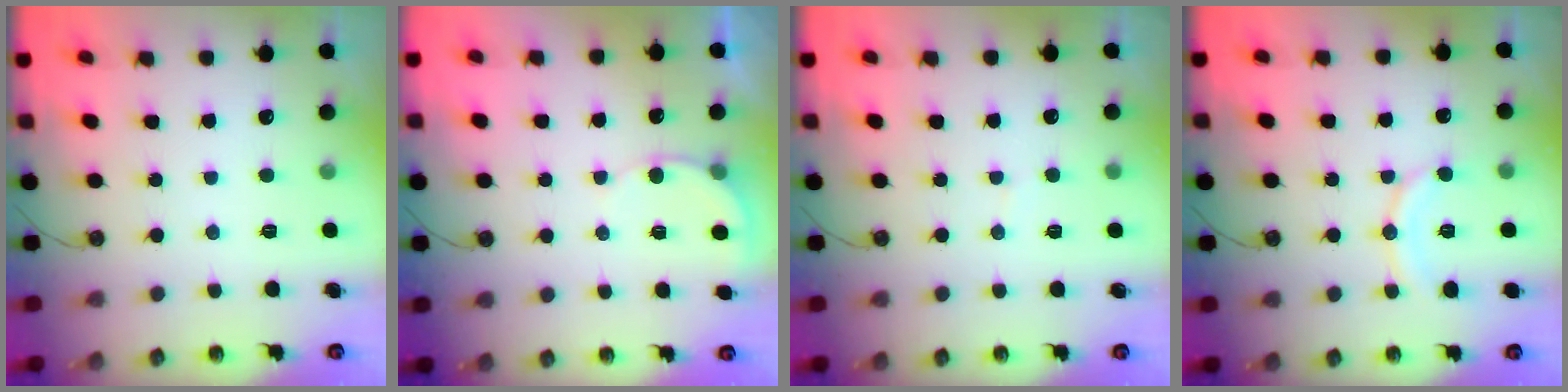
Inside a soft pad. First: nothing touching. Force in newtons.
{"total": 3.8, "press": 3.8, "slide": 0.4}
{"total": 3.3, "press": 3.3, "slide": 0.3}
{"total": 8.9, "press": 8.9, "slide": 1.0}